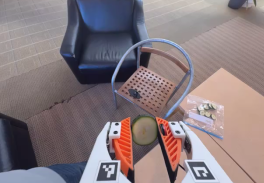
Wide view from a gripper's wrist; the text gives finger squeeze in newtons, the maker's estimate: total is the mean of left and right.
{"total": 7.4, "left": 7.2, "right": 7.7}